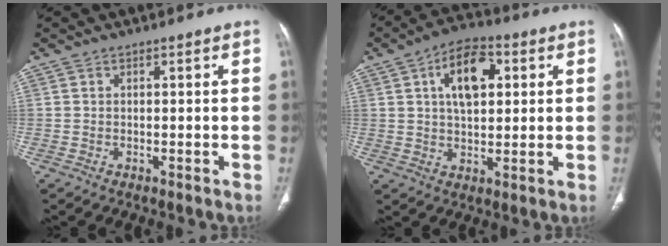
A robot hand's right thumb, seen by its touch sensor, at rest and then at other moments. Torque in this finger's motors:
{"motor_torque": [-0.64, 2.40, 0.02, 0.03, 0.11]}